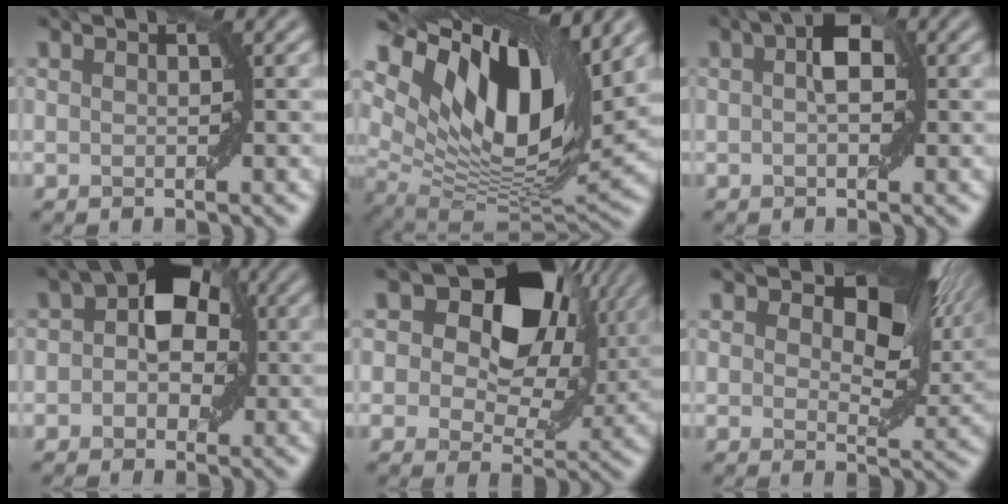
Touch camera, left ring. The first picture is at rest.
{"total": 14.0, "force": [6.5, 6.8, 10.4], "torque": [-0.182, 0.011, 0.117]}
{"total": 3.5, "force": [0.6, 1.8, 3.0], "torque": [-0.042, 0.011, 0.002]}
{"total": 6.3, "force": [0.9, 4.3, 4.5], "torque": [-0.044, 0.018, -0.003]}
{"total": 13.2, "force": [5.3, 8.2, 8.8], "torque": [-0.120, 0.018, 0.065]}
{"total": 10.6, "force": [4.6, 5.5, 7.9], "torque": [-0.100, 0.000, 0.061]}